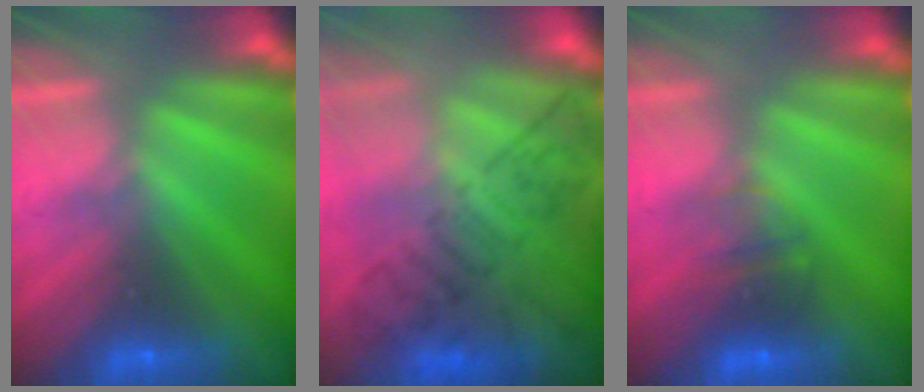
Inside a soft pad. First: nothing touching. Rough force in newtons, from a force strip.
{"total": 7.3}
{"total": 2.2}